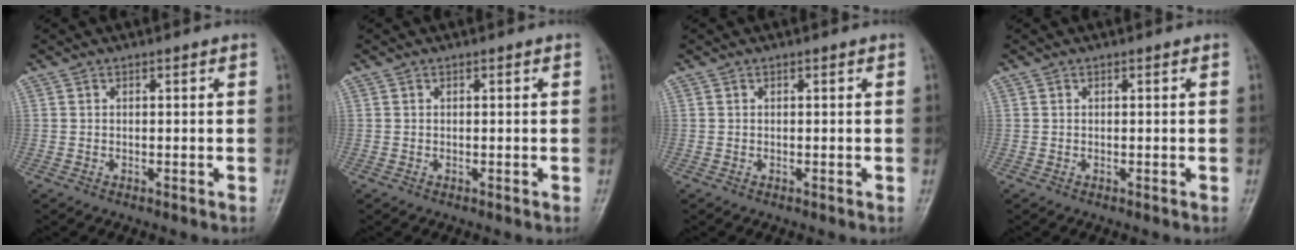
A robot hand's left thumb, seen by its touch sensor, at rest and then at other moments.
{"total": 0.0}
{"total": 0.0}
{"total": 0.0}